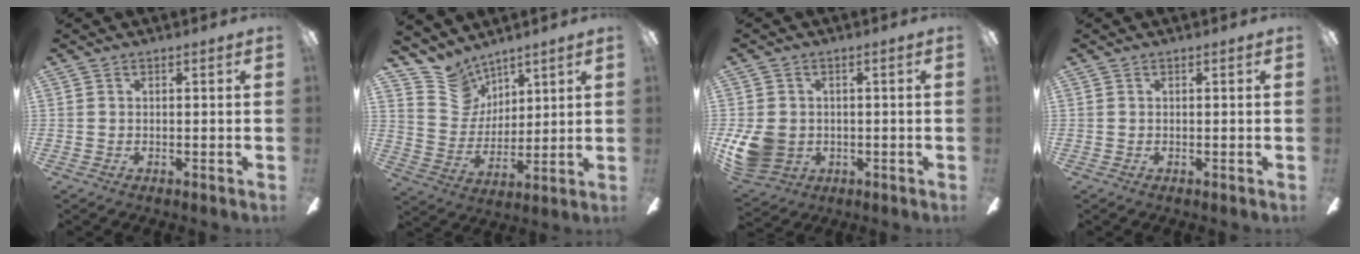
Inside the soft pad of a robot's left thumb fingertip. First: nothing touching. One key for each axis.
{"total": 10.5, "fx": 8.1, "fy": 6.6, "fz": 0.4, "tx": -0.038, "ty": -0.065, "tz": 0.164}
{"total": 9.0, "fx": -0.9, "fy": 7.7, "fz": 4.6, "tx": -0.104, "ty": 0.004, "tz": -0.013}
{"total": 0.0}